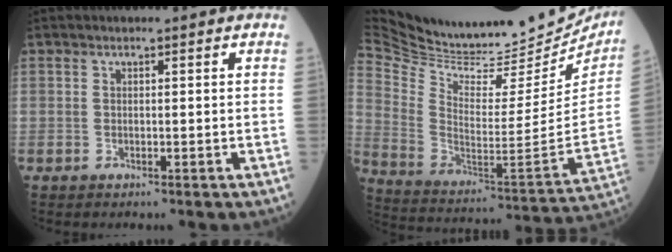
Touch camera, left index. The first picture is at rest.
{"total": 34.6, "force": [30.0, 9.7, 14.1], "torque": [-0.279, -0.062, 0.437]}